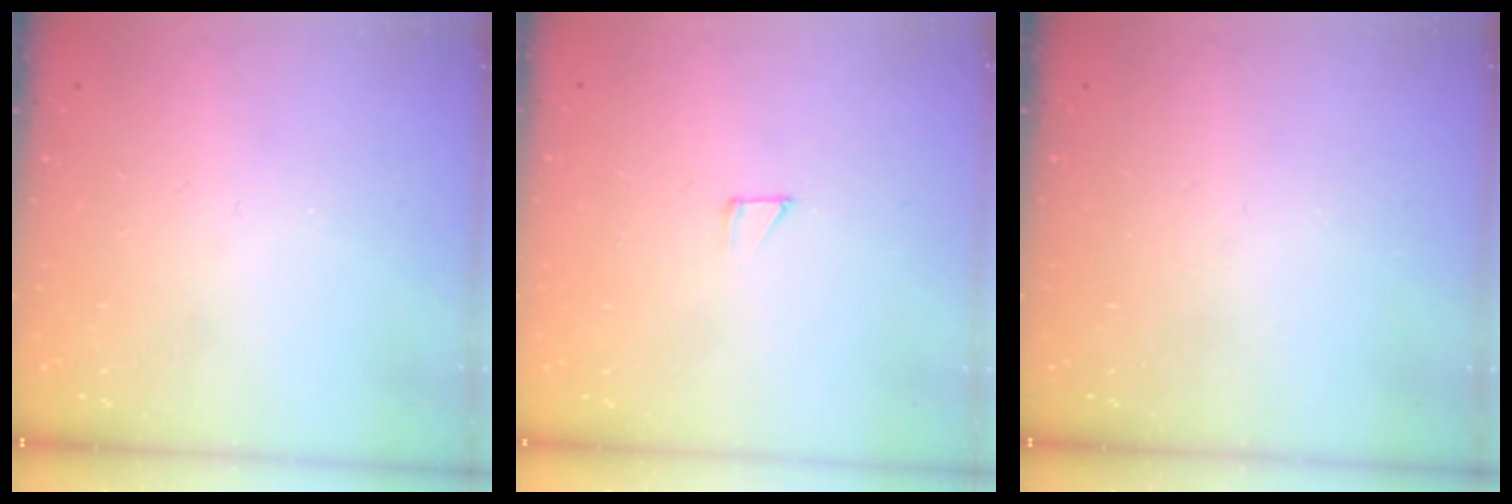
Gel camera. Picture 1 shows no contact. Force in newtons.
{"total": 2.1, "press": 2.1, "slide": 0.1}
{"total": 0.0}